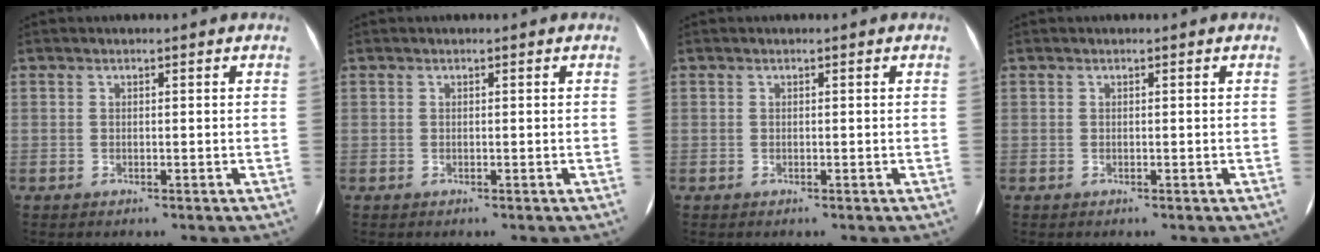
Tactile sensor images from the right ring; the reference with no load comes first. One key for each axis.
{"total": 0.0}
{"total": 0.0}
{"total": 0.0}